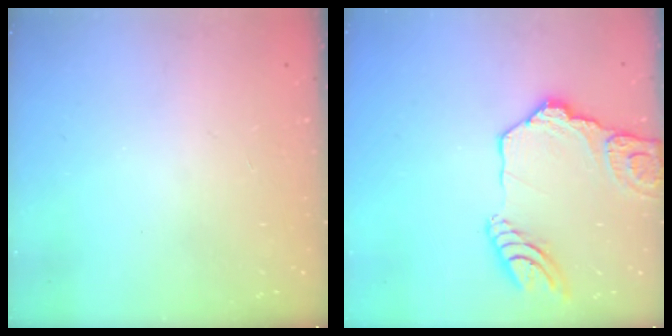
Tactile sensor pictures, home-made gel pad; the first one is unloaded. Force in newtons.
{"total": 17.1, "press": 17.0, "slide": 2.1}